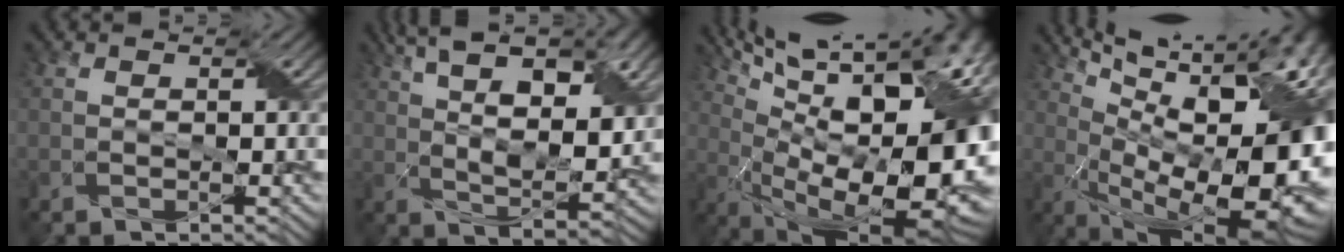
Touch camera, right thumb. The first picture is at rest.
{"total": 14.3, "force": [6.5, 5.6, 11.4], "torque": [-0.191, 0.018, 0.100]}
{"total": 21.2, "force": [5.9, 7.3, 19.0], "torque": [-0.254, 0.029, 0.108]}
{"total": 19.4, "force": [4.4, 6.8, 17.6], "torque": [-0.236, 0.009, 0.086]}